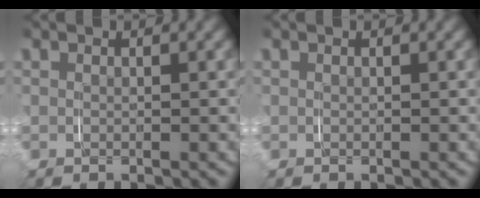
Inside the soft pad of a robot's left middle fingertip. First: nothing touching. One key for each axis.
{"total": 0.0}